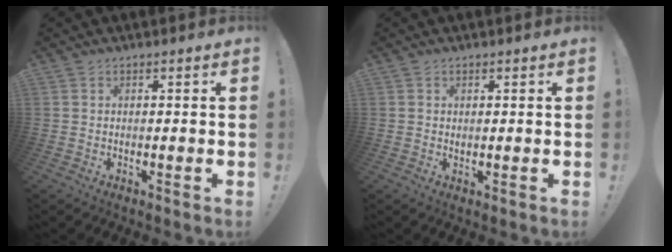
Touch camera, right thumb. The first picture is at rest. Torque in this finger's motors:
{"motor_torque": [-0.36, -0.22, -0.13, 0.27, -0.14]}